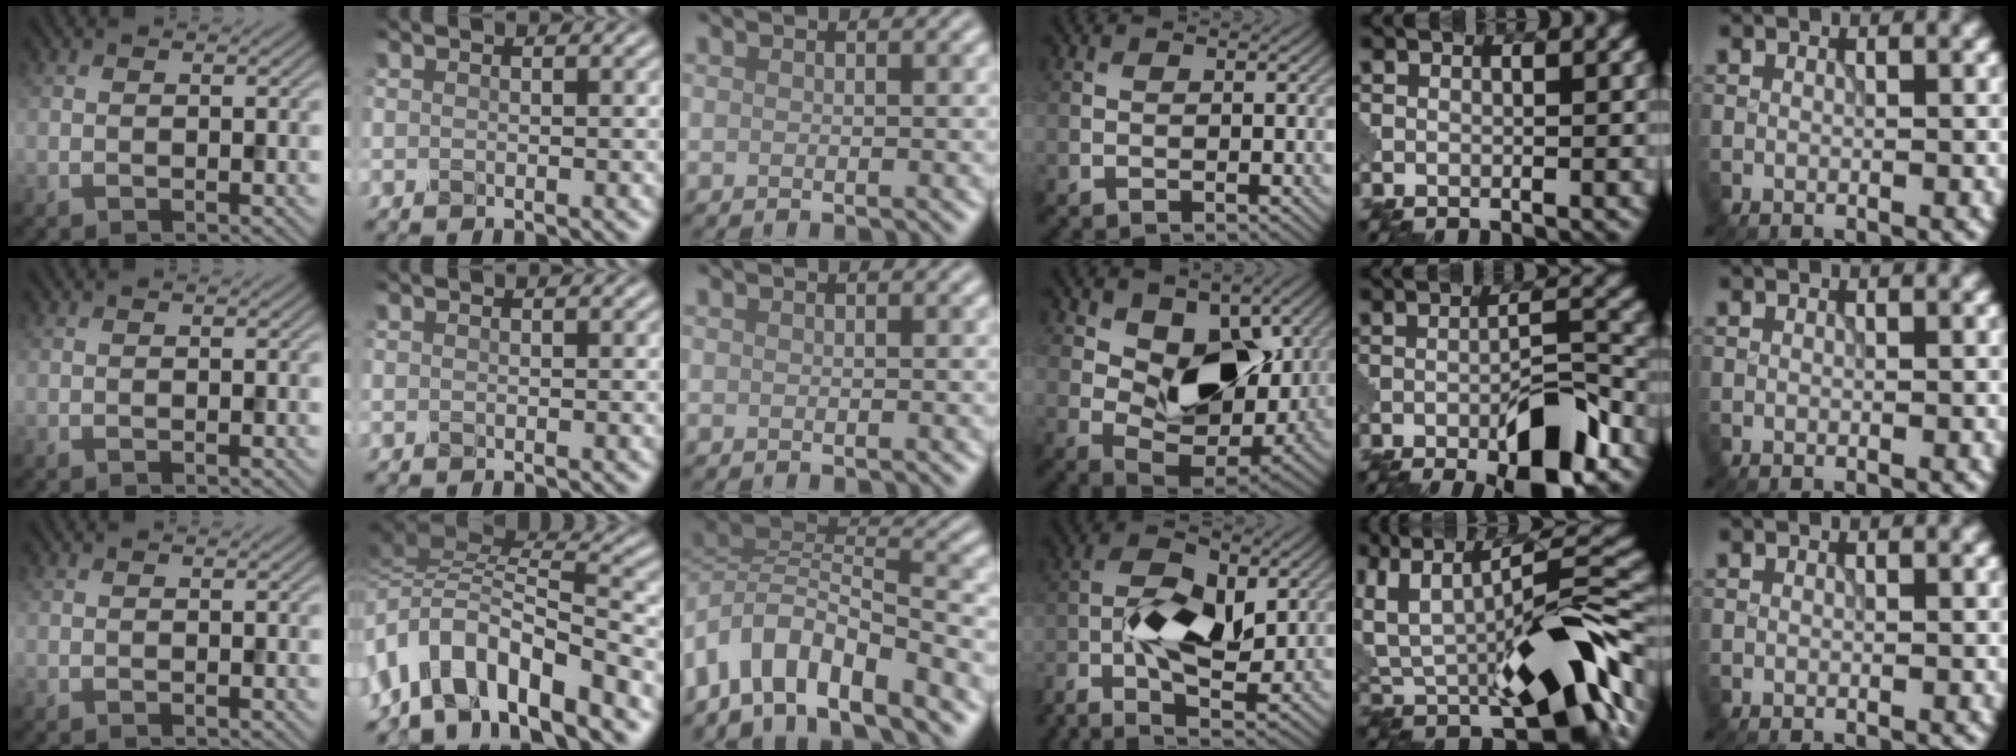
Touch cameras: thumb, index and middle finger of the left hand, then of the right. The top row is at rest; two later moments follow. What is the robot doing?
{"motion": "insert", "object": "pin"}